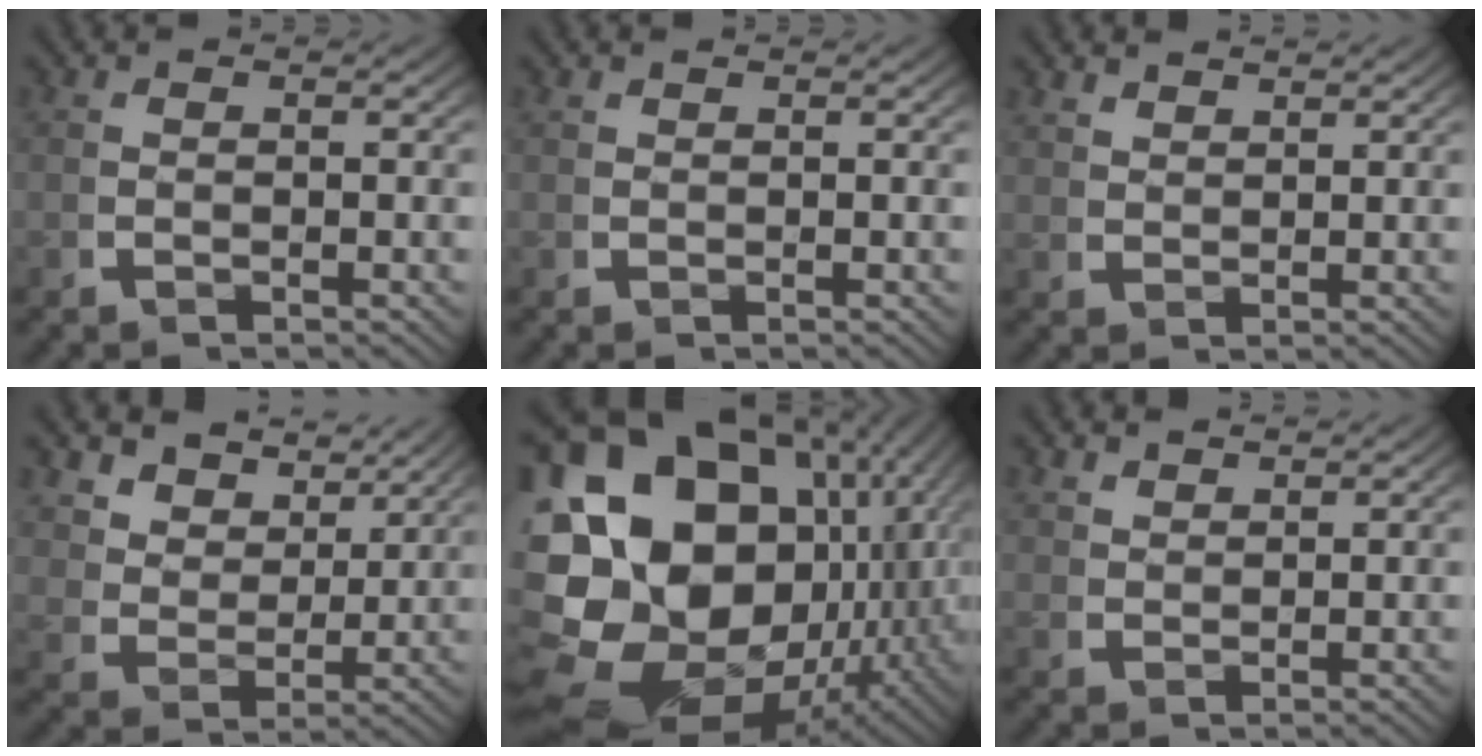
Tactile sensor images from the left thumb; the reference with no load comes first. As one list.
[{"total": 0.7, "force": [0.6, -0.1, -0.2], "torque": [0.002, -0.004, 0.019]}, {"total": 2.4, "force": [2.4, 0.0, 0.0], "torque": [0.004, 0.003, 0.052]}, {"total": 6.3, "force": [4.1, 3.6, 3.2], "torque": [-0.067, -0.006, 0.072]}, {"total": 26.2, "force": [-1.3, 19.2, 17.8], "torque": [-0.368, -0.082, 0.001]}, {"total": 2.7, "force": [2.7, 0.2, 0.1], "torque": [0.002, 0.003, 0.056]}]